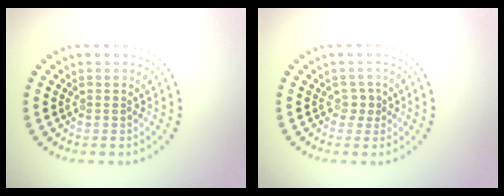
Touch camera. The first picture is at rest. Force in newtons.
{"total": 1.1, "press": 0.8, "slide": 0.7}